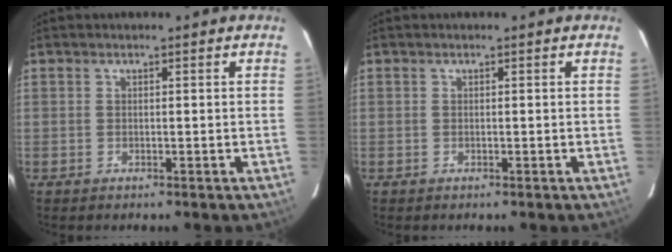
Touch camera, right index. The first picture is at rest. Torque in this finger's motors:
{"motor_torque": [0.00, 0.00, 0.03, 0.01]}